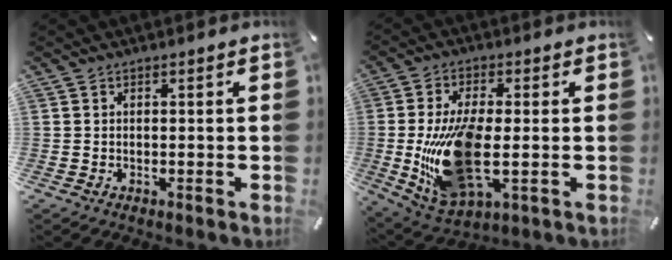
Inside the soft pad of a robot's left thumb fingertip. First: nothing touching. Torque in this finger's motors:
{"motor_torque": [0.43, 1.23, 1.82, -0.03, 0.60]}